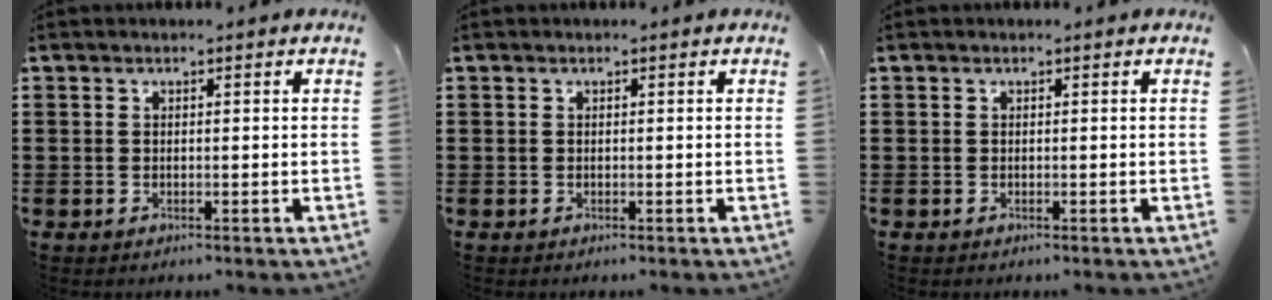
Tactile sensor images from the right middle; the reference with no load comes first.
{"total": 0.0}
{"total": 0.0}